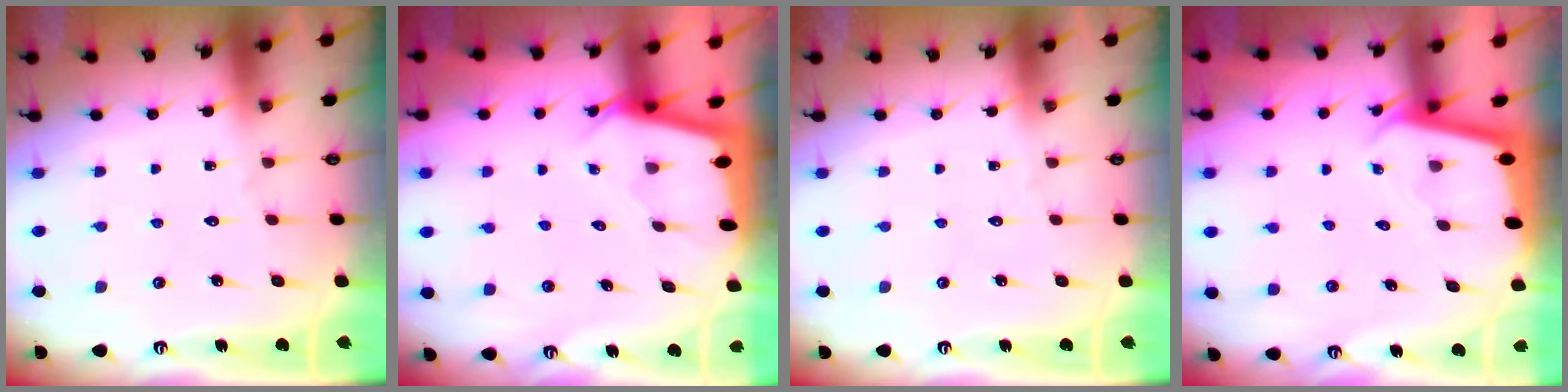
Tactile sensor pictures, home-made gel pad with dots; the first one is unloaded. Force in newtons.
{"total": 2.3, "press": 2.3, "slide": 0.2}
{"total": 0.0}
{"total": 1.9, "press": 1.9, "slide": 0.1}